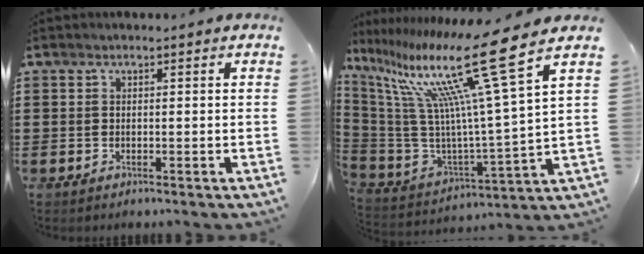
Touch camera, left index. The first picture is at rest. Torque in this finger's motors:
{"motor_torque": [1.29, -0.85, 1.05, 0.21]}